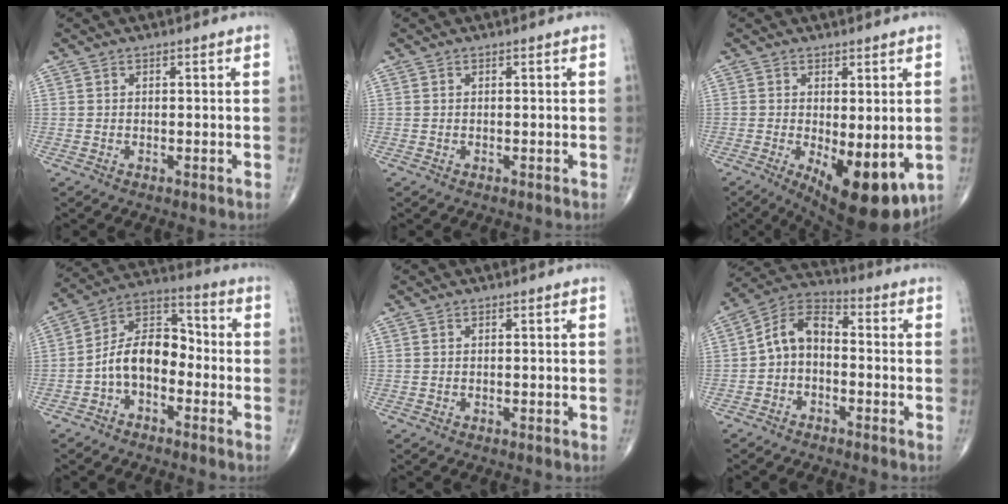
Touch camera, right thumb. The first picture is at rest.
{"total": 0.0}
{"total": 13.0, "force": [-3.4, 5.1, 11.4], "torque": [-0.156, -0.027, -0.035]}
{"total": 10.9, "force": [-2.9, 6.9, 8.0], "torque": [-0.119, 0.052, -0.067]}
{"total": 0.0}
{"total": 8.0, "force": [-1.2, 5.1, 6.0], "torque": [-0.098, 0.037, -0.041]}